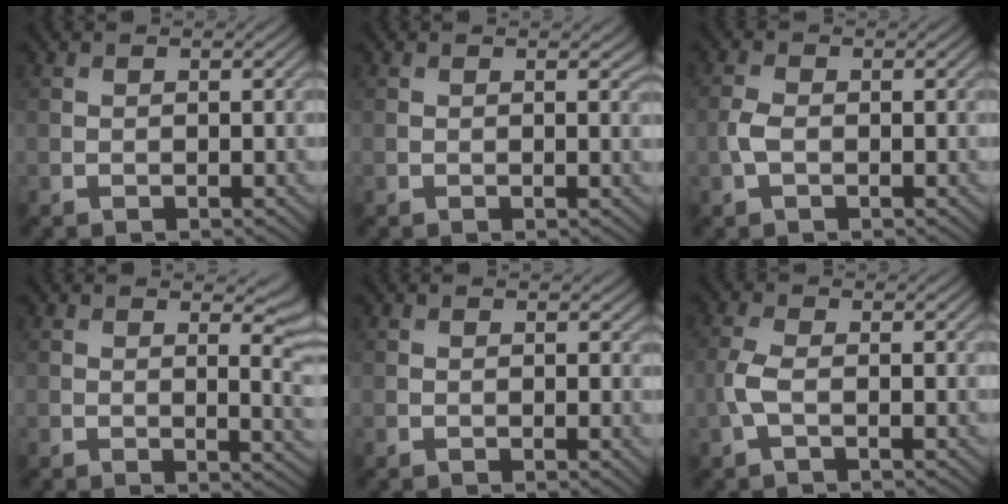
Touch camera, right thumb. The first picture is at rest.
{"total": 1.0, "force": [0.2, 0.4, 0.9], "torque": [-0.010, -0.002, 0.002]}
{"total": 2.3, "force": [-0.5, 1.3, 1.8], "torque": [-0.051, 0.004, -0.014]}
{"total": 4.5, "force": [1.3, 1.6, 4.0], "torque": [-0.053, -0.007, 0.021]}
{"total": 0.9, "force": [0.2, 0.5, 0.7], "torque": [-0.006, -0.001, 0.002]}
{"total": 2.9, "force": [-0.7, 1.2, 2.6], "torque": [-0.076, 0.004, -0.019]}